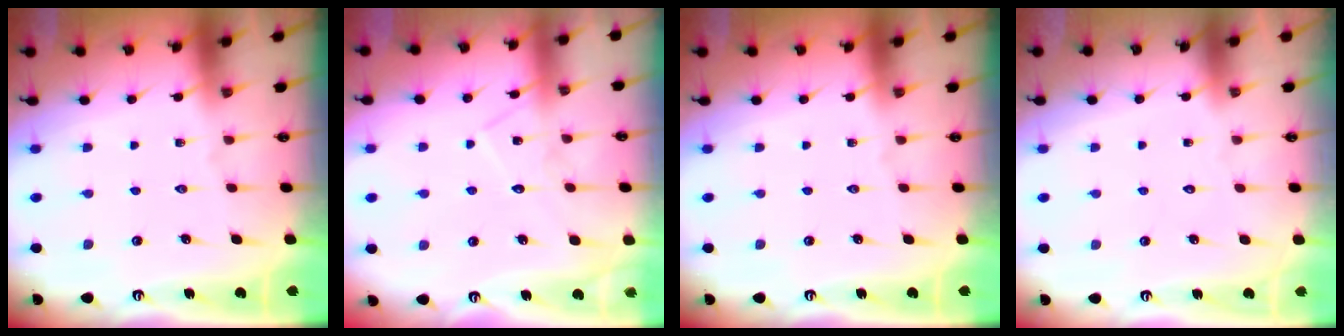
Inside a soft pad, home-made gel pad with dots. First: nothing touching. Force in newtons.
{"total": 8.7, "press": 8.7, "slide": 0.6}
{"total": 0.0}
{"total": 1.8, "press": 1.8, "slide": 0.1}